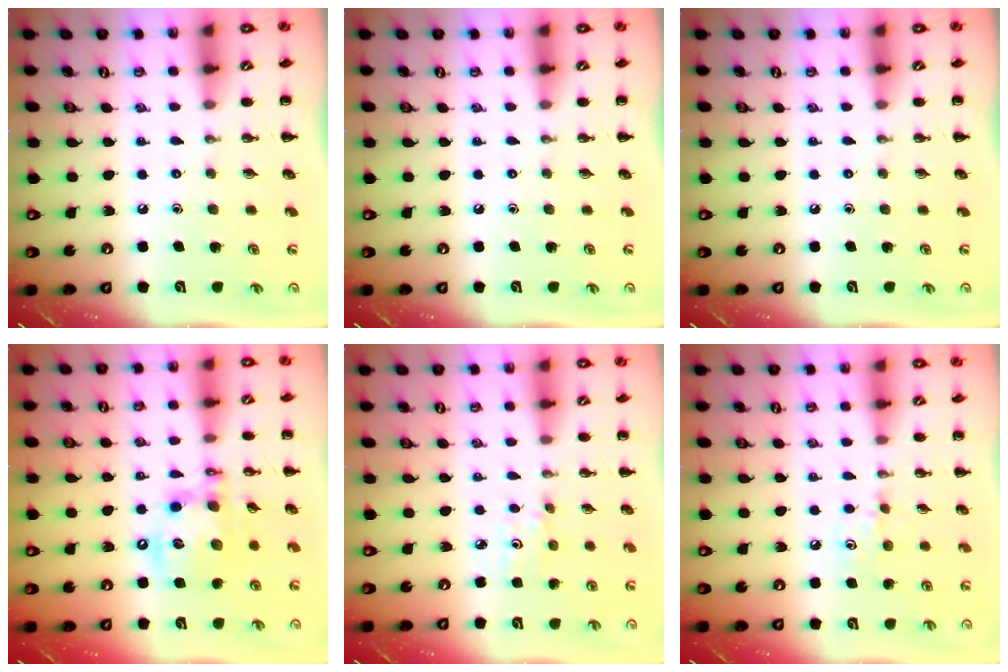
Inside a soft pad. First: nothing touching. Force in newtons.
{"total": 0.0}
{"total": 0.0}
{"total": 14.5, "press": 14.1, "slide": 3.2}
{"total": 3.8, "press": 3.7, "slide": 0.9}
{"total": 6.5, "press": 6.3, "slide": 1.8}